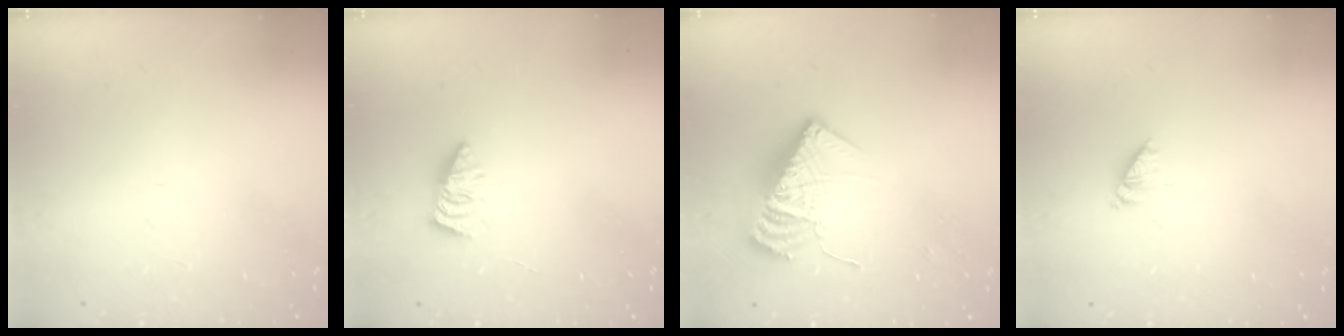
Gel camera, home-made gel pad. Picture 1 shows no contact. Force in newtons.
{"total": 2.6, "press": 2.6, "slide": 0.2}
{"total": 12.8, "press": 12.7, "slide": 1.2}
{"total": 2.7, "press": 2.7, "slide": 0.4}